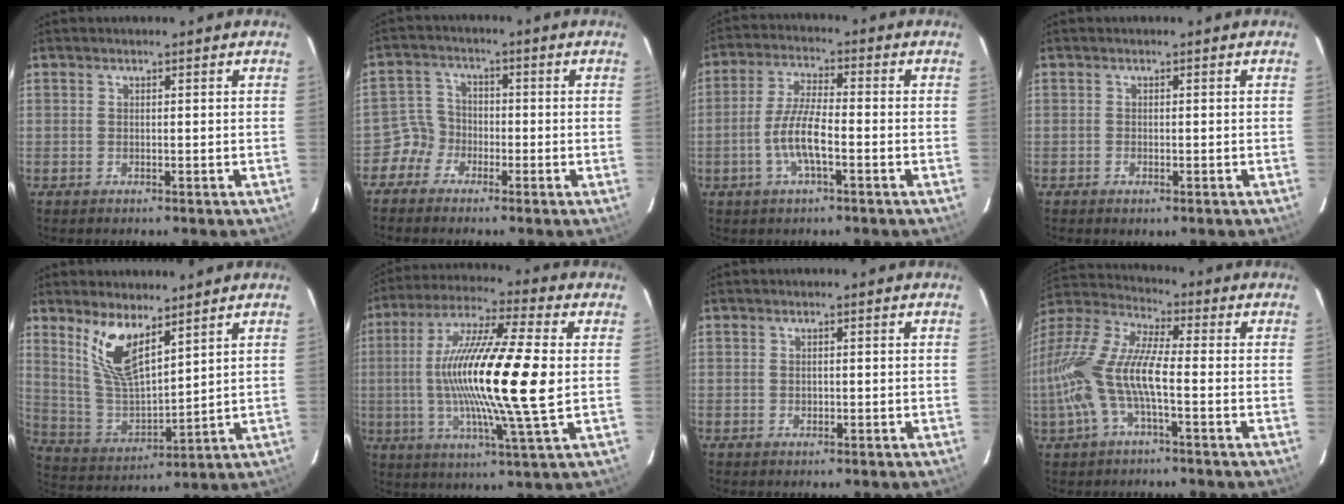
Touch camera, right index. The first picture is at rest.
{"total": 4.4, "force": [-2.7, 3.4, -0.1], "torque": [0.000, 0.020, -0.057]}
{"total": 7.8, "force": [-2.8, 1.8, 7.0], "torque": [-0.146, 0.002, -0.054]}
{"total": 1.3, "force": [-0.7, 0.8, 0.7], "torque": [-0.015, -0.004, -0.011]}
{"total": 11.0, "force": [6.8, 3.8, 7.7], "torque": [-0.155, -0.005, 0.146]}
{"total": 20.3, "force": [0.4, 1.0, 20.3], "torque": [-0.368, -0.002, -0.004]}
{"total": 0.7, "force": [-0.1, 0.7, 0.3], "torque": [-0.004, 0.001, 0.000]}
{"total": 17.5, "force": [-3.2, 5.8, 16.2], "torque": [-0.325, -0.004, -0.067]}